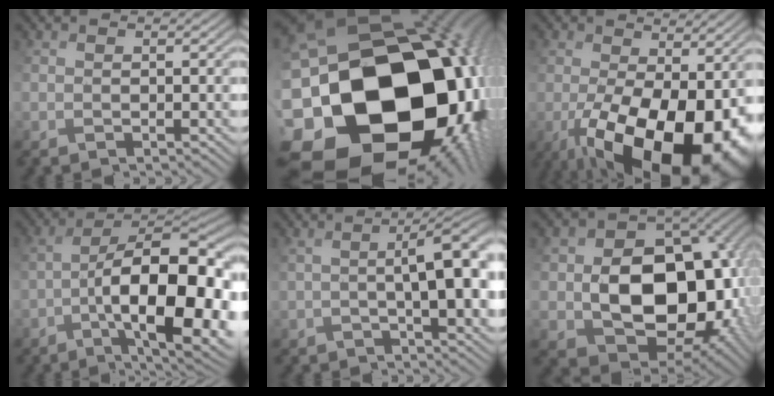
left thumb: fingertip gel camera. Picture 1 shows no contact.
{"total": 23.5, "force": [-4.6, 19.1, 12.8], "torque": [-0.262, -0.051, -0.087]}
{"total": 16.8, "force": [-5.4, 8.8, 13.3], "torque": [-0.238, -0.033, -0.061]}
{"total": 16.0, "force": [-5.8, 6.4, 13.5], "torque": [-0.195, 0.009, -0.079]}
{"total": 6.6, "force": [0.4, 1.8, 6.4], "torque": [-0.091, 0.010, 0.019]}
{"total": 17.2, "force": [-1.1, 13.7, 10.3], "torque": [-0.141, -0.037, 0.010]}